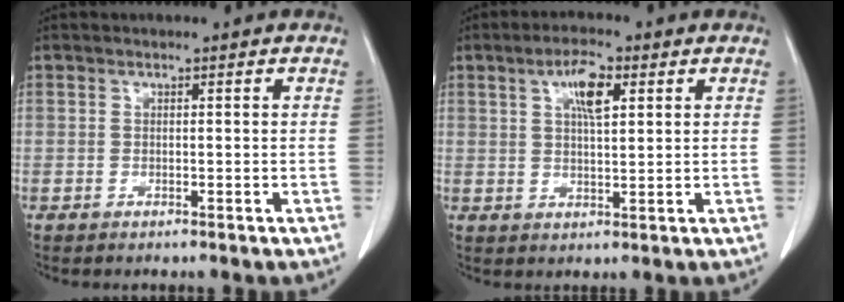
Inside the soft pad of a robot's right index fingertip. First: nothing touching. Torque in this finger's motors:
{"motor_torque": [0.24, 0.23, 0.26, 0.08]}